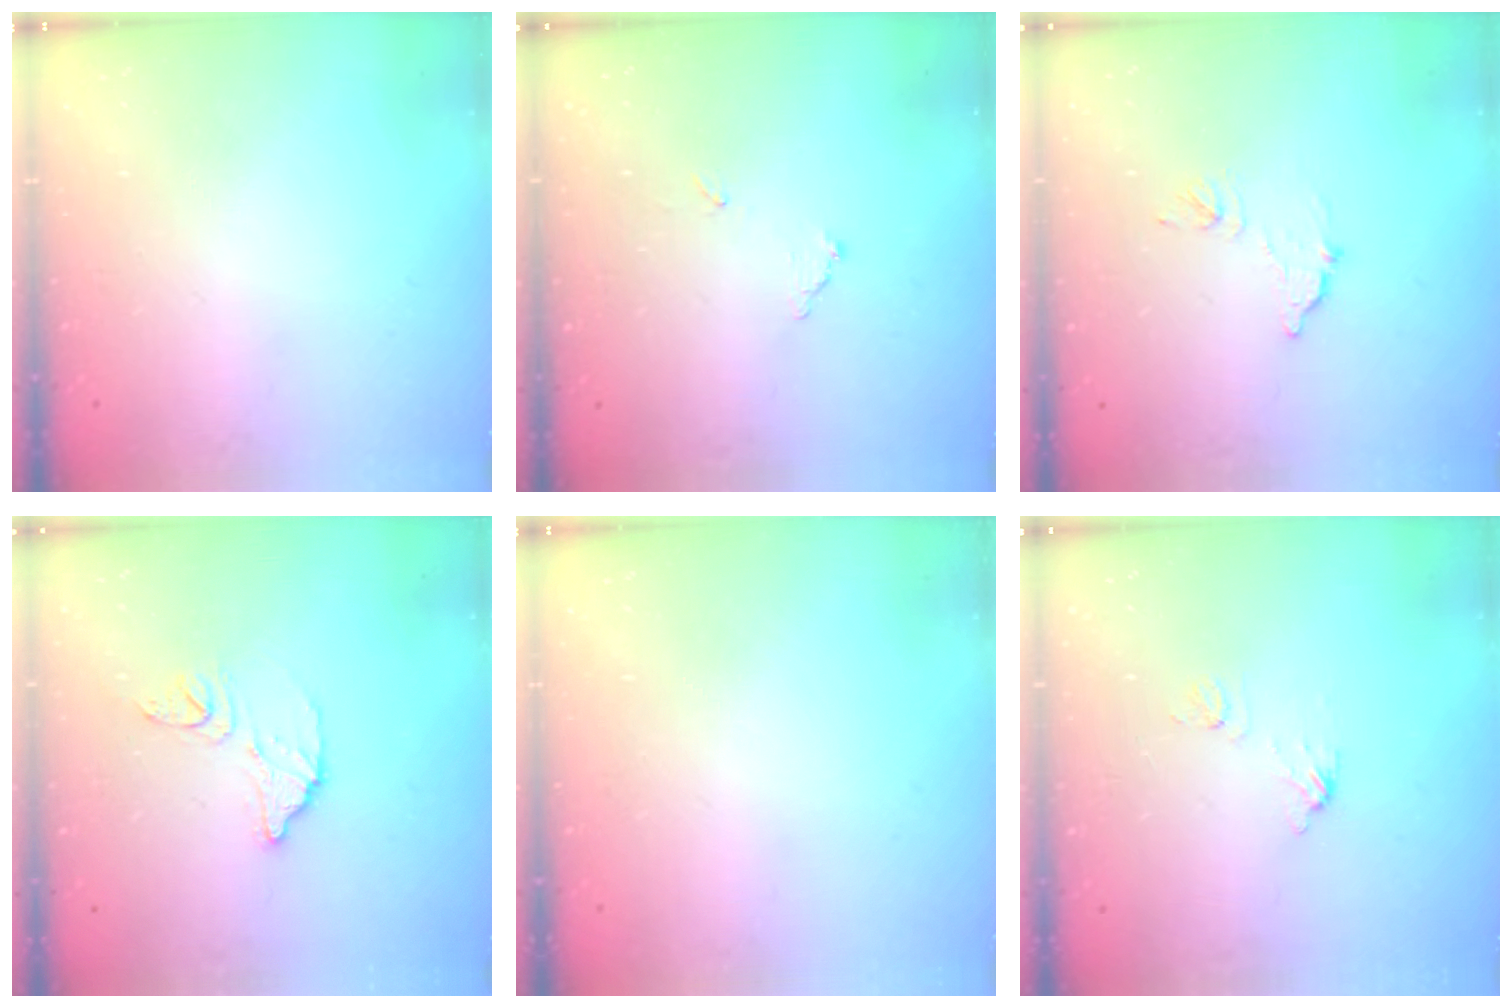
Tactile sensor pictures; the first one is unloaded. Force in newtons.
{"total": 6.9, "press": 6.9, "slide": 0.2}
{"total": 7.9, "press": 7.9, "slide": 0.3}
{"total": 10.7, "press": 10.6, "slide": 0.7}
{"total": 0.0}
{"total": 5.7, "press": 5.7, "slide": 0.4}